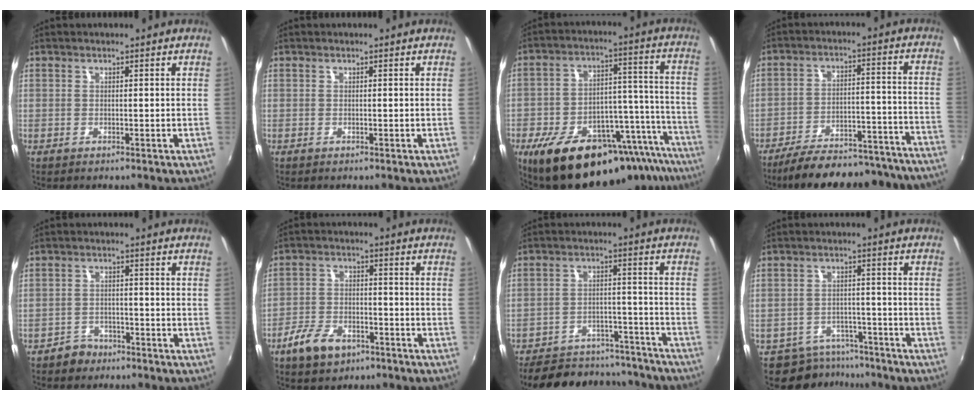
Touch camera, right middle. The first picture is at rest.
{"total": 0.0}
{"total": 27.2, "force": [-21.2, 10.0, 13.7], "torque": [-0.197, 0.021, -0.284]}
{"total": 29.0, "force": [-26.8, 4.9, 10.1], "torque": [-0.158, -0.007, -0.346]}
{"total": 3.9, "force": [-3.0, 2.4, 0.4], "torque": [-0.019, 0.008, -0.049]}
{"total": 8.4, "force": [-5.4, 4.6, 4.5], "torque": [-0.111, 0.000, -0.094]}
{"total": 22.9, "force": [-19.8, 8.4, 7.9], "torque": [-0.166, 0.032, -0.251]}
{"total": 7.5, "force": [-6.4, 3.9, 0.7], "torque": [-0.018, 0.012, -0.089]}